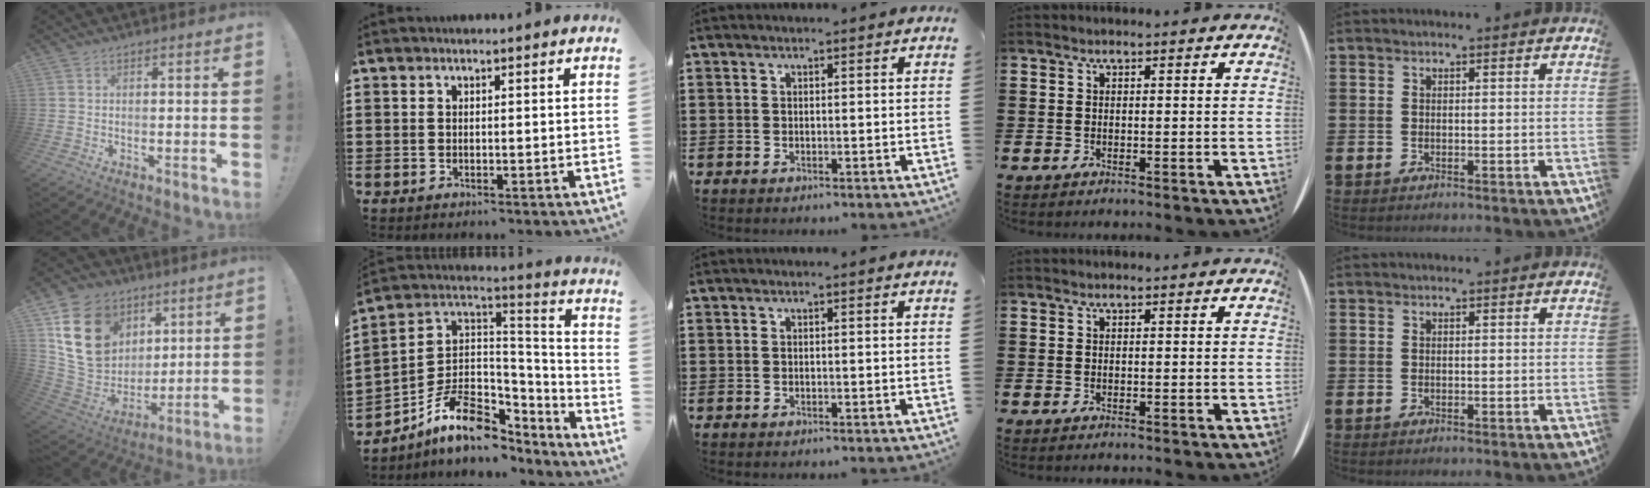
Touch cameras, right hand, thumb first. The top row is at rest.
{"thumb": {"total": 21.4, "force": [8.2, 16.7, 10.5], "torque": [-0.181, -0.032, 0.179]}, "index": {"total": 12.3, "force": [-6.3, 7.5, 7.4], "torque": [-0.148, 0.012, -0.111]}}